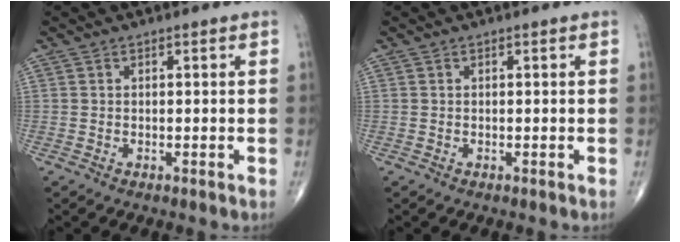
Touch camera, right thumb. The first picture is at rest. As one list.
[{"total": 0.0}]